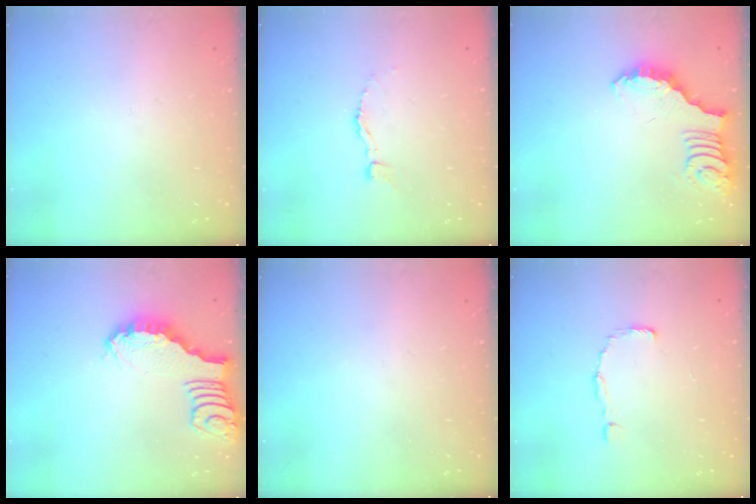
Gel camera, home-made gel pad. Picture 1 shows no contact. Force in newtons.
{"total": 4.0, "press": 4.0, "slide": 0.1}
{"total": 2.7, "press": 2.7, "slide": 0.5}
{"total": 2.4, "press": 2.4, "slide": 0.2}
{"total": 0.0}
{"total": 2.0, "press": 2.0, "slide": 0.1}